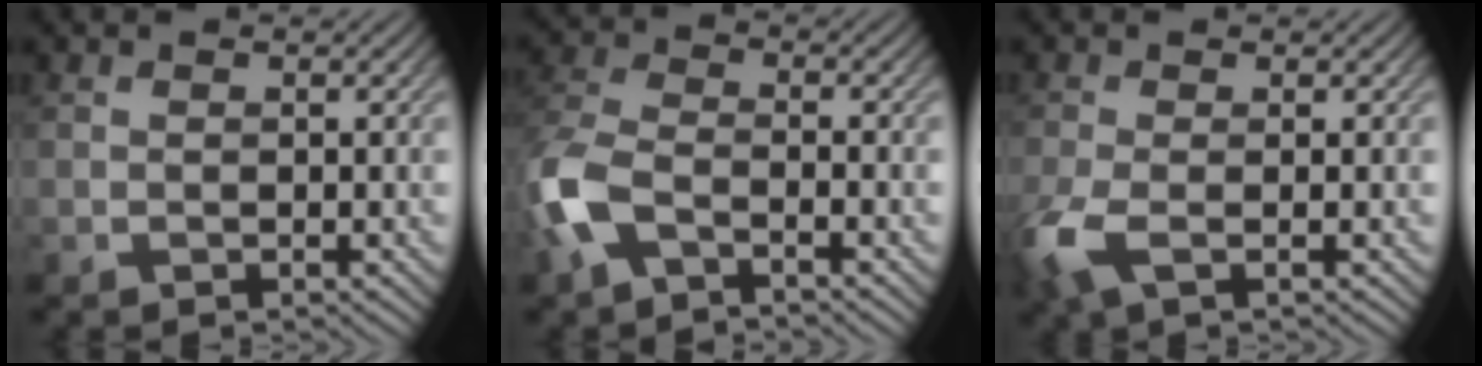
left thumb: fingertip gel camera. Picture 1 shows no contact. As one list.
[{"total": 6.7, "force": [-3.4, 3.1, 4.8], "torque": [-0.126, -0.006, -0.091]}, {"total": 4.6, "force": [-1.7, 1.7, 3.9], "torque": [-0.104, -0.009, -0.041]}]